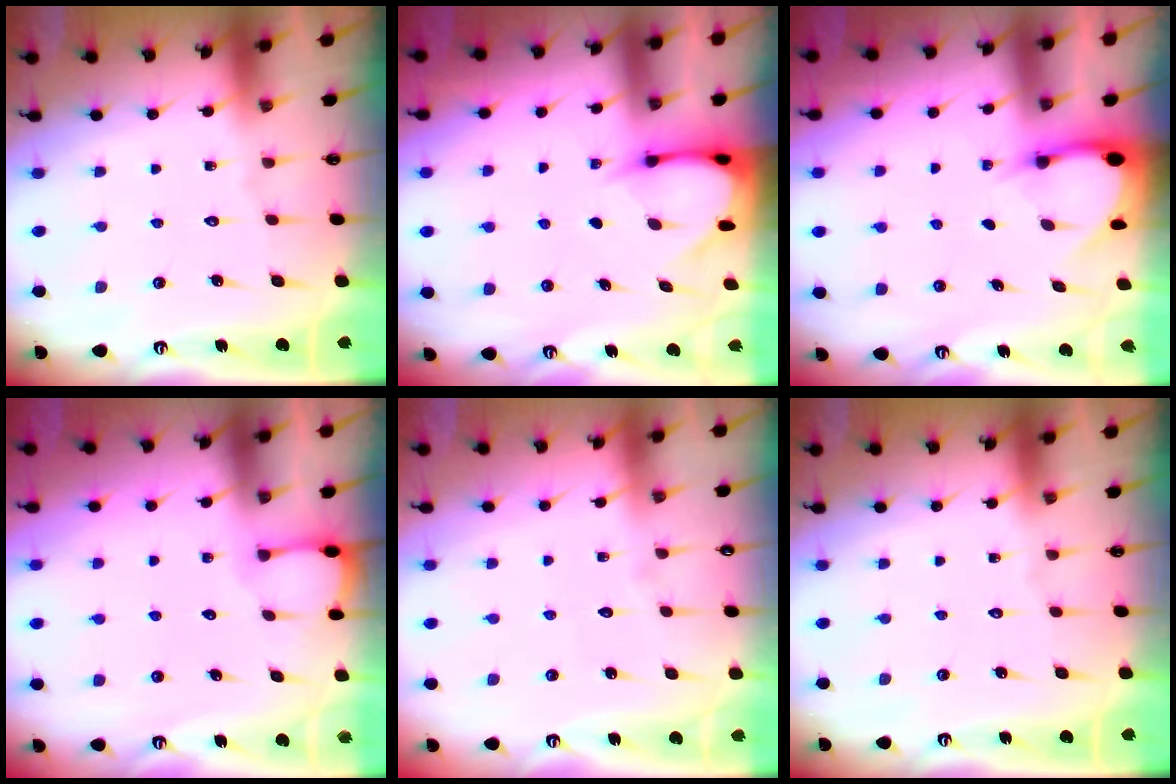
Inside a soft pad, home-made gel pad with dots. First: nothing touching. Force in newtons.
{"total": 3.8, "press": 3.8, "slide": 0.4}
{"total": 3.3, "press": 3.3, "slide": 0.2}
{"total": 2.3, "press": 2.3, "slide": 0.3}
{"total": 1.8, "press": 1.8, "slide": 0.1}
{"total": 0.0}